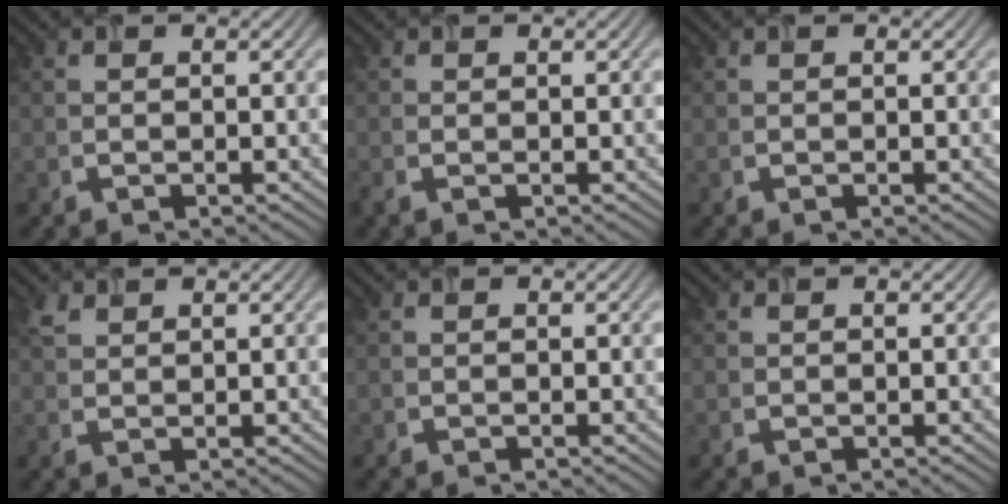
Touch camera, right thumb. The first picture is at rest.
{"total": 0.9, "force": [-0.5, 0.3, 0.6], "torque": [-0.020, -0.004, -0.010]}
{"total": 0.0}
{"total": 1.7, "force": [1.3, 0.8, 0.8], "torque": [-0.025, 0.003, 0.031]}
{"total": 0.0}
{"total": 0.0}